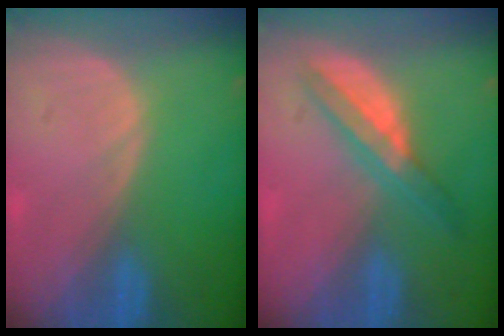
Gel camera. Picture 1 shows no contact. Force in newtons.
{"total": 5.6, "press": 5.2, "slide": 1.9}